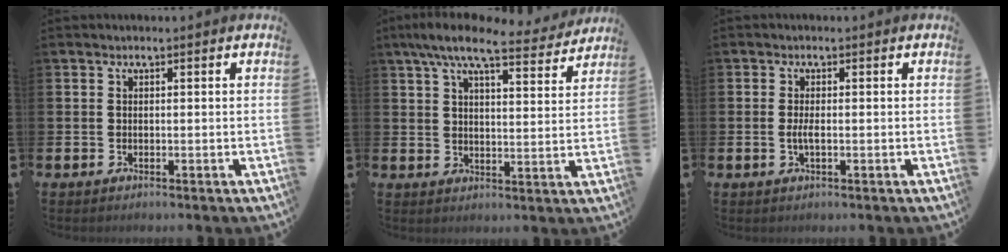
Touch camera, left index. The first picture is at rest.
{"total": 8.6, "force": [7.3, 1.5, 4.2], "torque": [-0.085, -0.032, 0.127]}
{"total": 1.5, "force": [-0.3, 0.4, 1.4], "torque": [-0.033, 0.002, -0.005]}